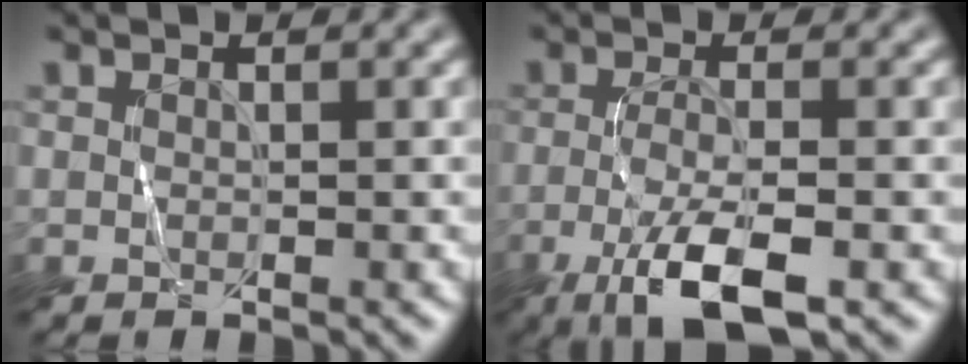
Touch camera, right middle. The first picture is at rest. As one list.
[{"total": 6.0, "force": [-2.7, 1.4, 5.1], "torque": [-0.104, -0.004, -0.055]}]